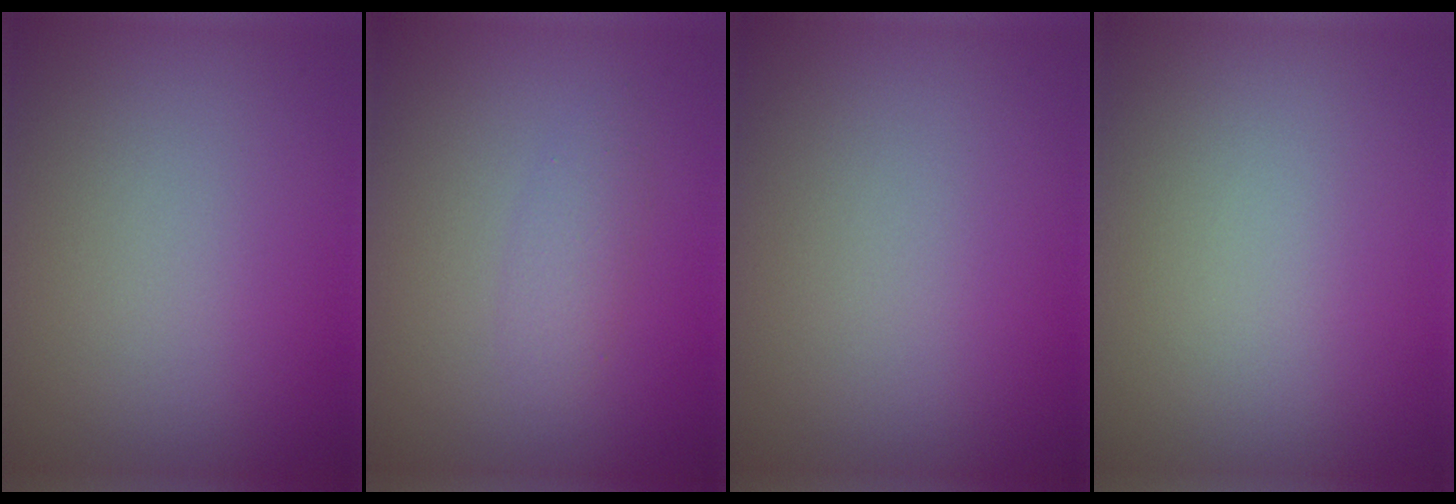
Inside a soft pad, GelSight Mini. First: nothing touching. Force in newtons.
{"total": 1.5, "press": 1.5, "slide": 0.1}
{"total": 0.0}
{"total": 0.0}